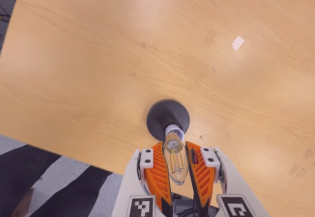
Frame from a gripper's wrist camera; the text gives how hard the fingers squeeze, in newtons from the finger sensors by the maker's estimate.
{"total": 21.7, "left": 24.4, "right": 19.0}